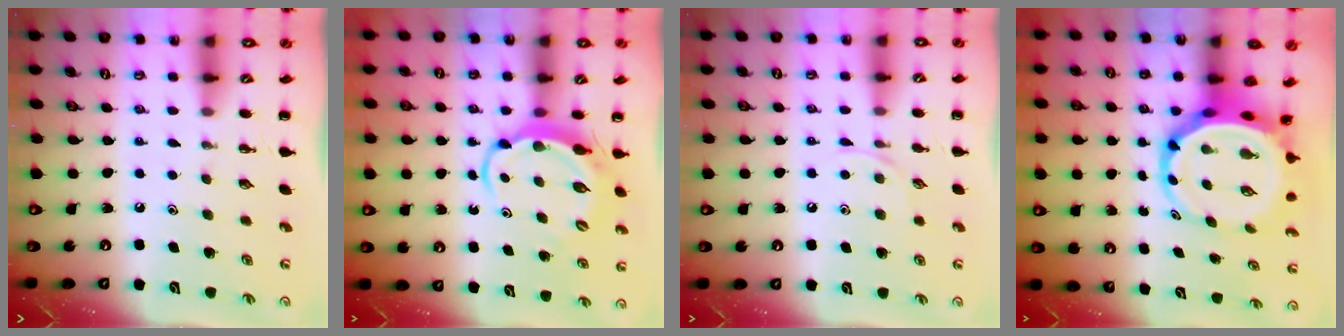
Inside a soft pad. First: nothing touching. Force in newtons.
{"total": 6.2, "press": 6.1, "slide": 1.0}
{"total": 4.3, "press": 4.1, "slide": 1.3}
{"total": 8.1, "press": 7.8, "slide": 2.2}